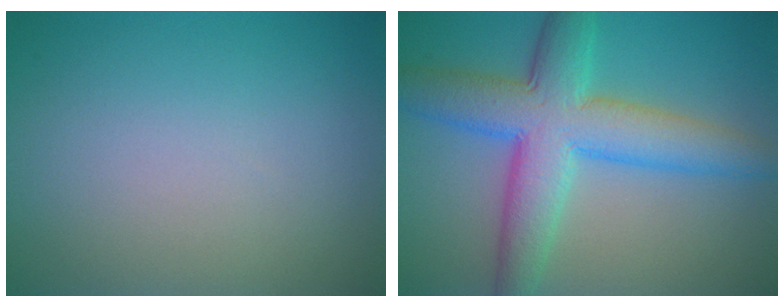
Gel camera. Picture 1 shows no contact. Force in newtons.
{"total": 8.6, "press": 8.6, "slide": 0.2}